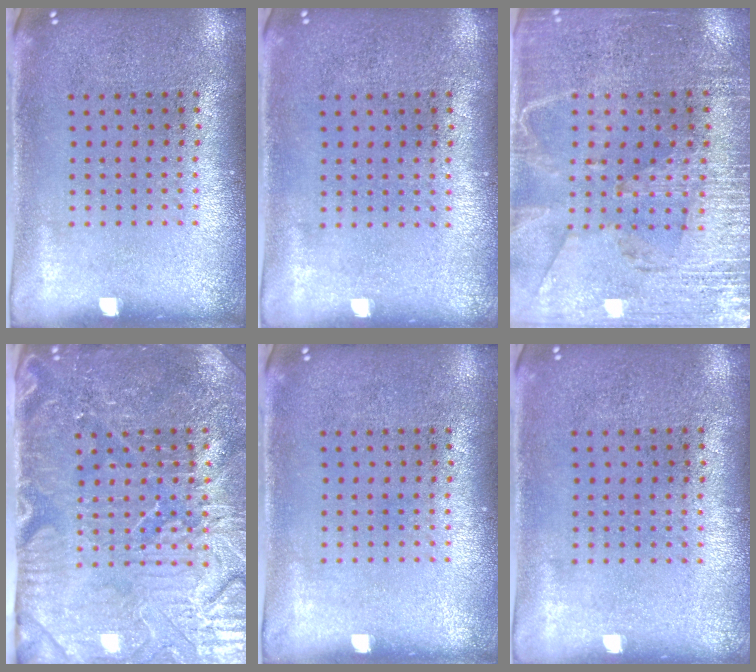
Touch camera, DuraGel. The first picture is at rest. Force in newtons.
{"total": 0.0}
{"total": 3.2, "press": 2.9, "slide": 1.4}
{"total": 5.0, "press": 4.5, "slide": 2.2}
{"total": 0.0}
{"total": 0.0}